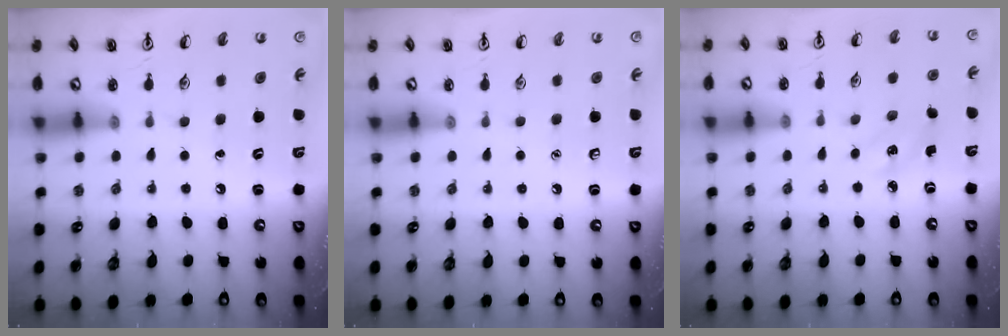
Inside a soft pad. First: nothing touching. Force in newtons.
{"total": 0.0}
{"total": 2.7, "press": 2.5, "slide": 1.0}